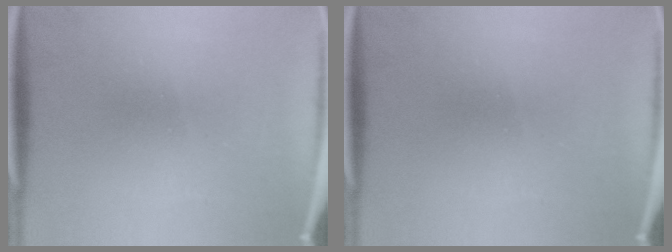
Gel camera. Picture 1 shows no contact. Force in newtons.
{"total": 0.0}